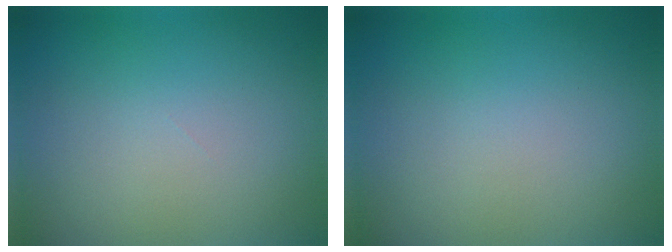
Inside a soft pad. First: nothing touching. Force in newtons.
{"total": 0.0}